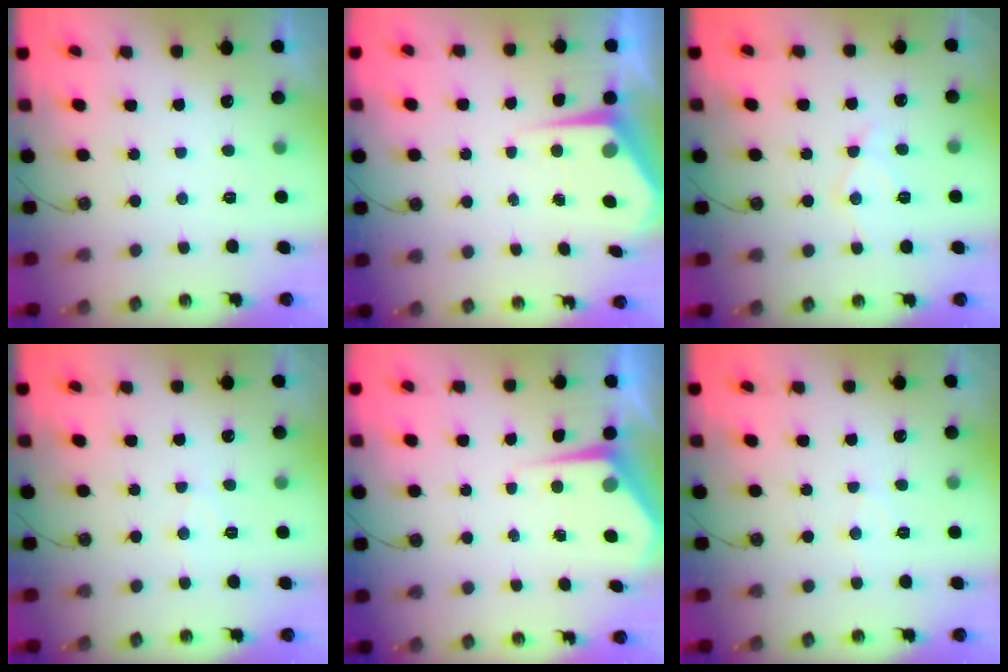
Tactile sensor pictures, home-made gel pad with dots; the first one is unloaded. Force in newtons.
{"total": 4.7, "press": 4.7, "slide": 0.5}
{"total": 10.0, "press": 9.9, "slide": 0.9}
{"total": 4.7, "press": 4.6, "slide": 0.7}
{"total": 4.6, "press": 4.6, "slide": 0.4}
{"total": 4.7, "press": 4.6, "slide": 0.7}